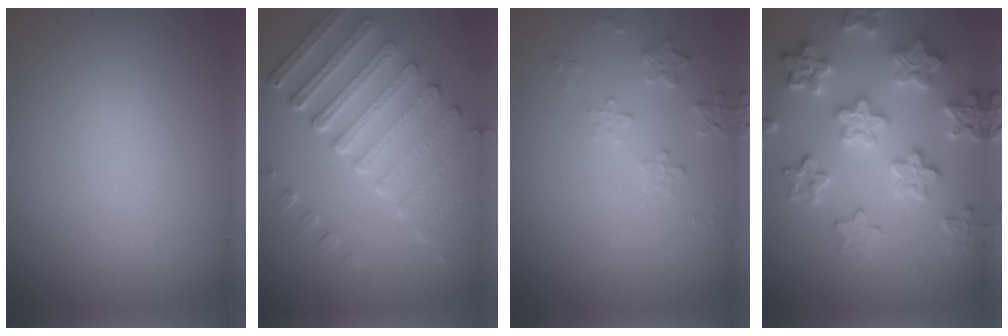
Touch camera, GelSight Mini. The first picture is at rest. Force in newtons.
{"total": 7.7, "press": 5.9, "slide": 5.0}
{"total": 1.9, "press": 1.8, "slide": 0.2}
{"total": 6.1, "press": 6.0, "slide": 1.3}